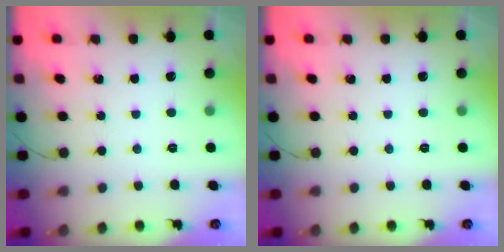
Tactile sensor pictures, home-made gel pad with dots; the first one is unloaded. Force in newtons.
{"total": 0.0}